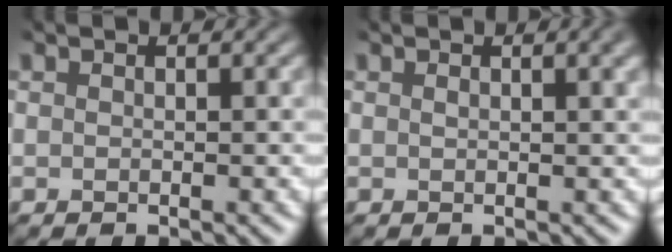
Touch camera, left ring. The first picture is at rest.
{"total": 2.5, "force": [0.8, 1.2, 2.1], "torque": [-0.018, 0.006, 0.015]}